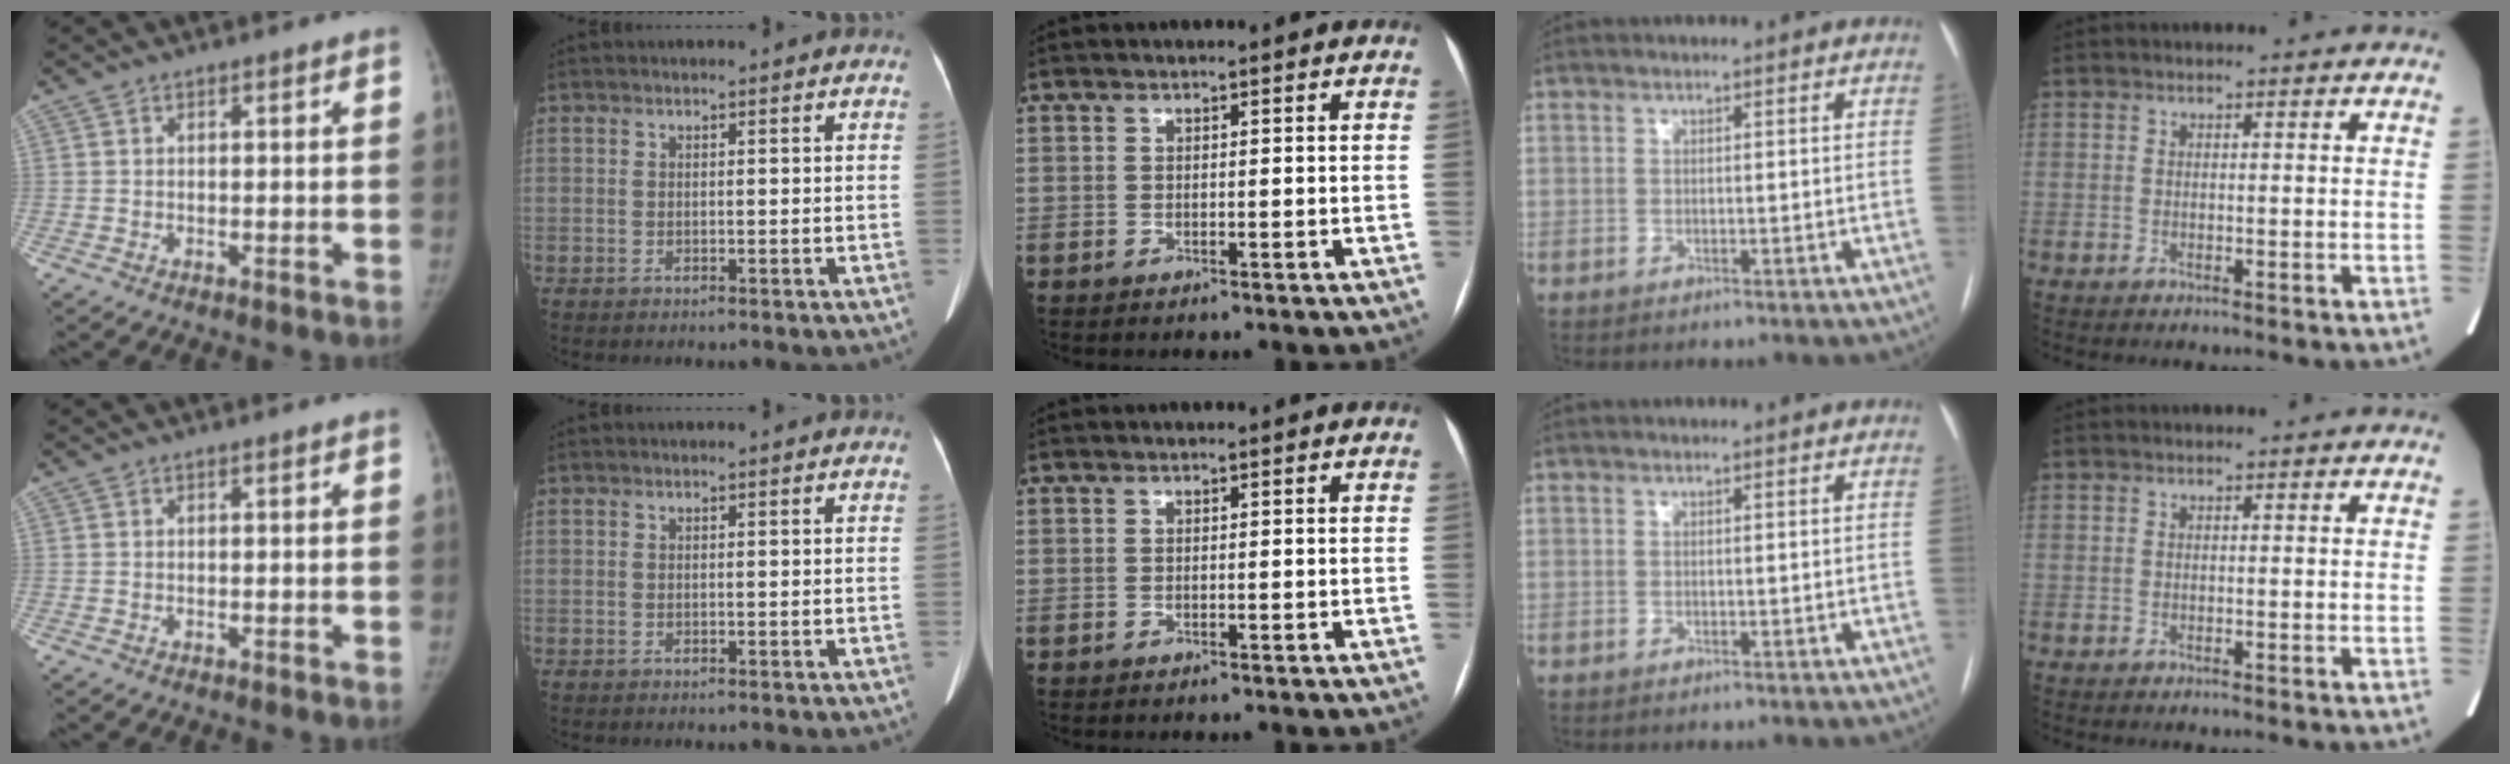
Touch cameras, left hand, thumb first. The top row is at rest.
{}